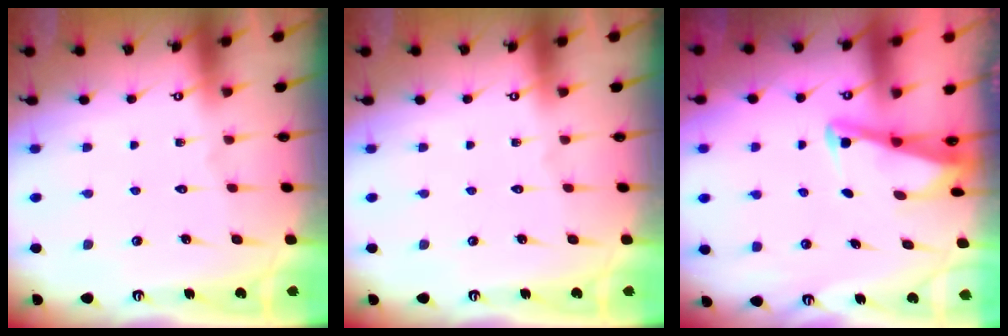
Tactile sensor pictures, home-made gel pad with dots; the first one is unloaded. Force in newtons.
{"total": 0.0}
{"total": 2.9, "press": 2.8, "slide": 0.3}